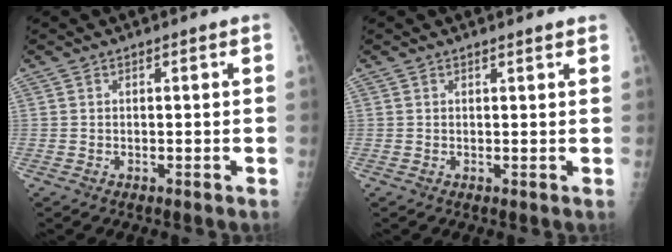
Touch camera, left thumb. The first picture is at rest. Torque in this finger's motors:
{"motor_torque": [0.04, 0.23, -0.16, -0.06, 0.02]}